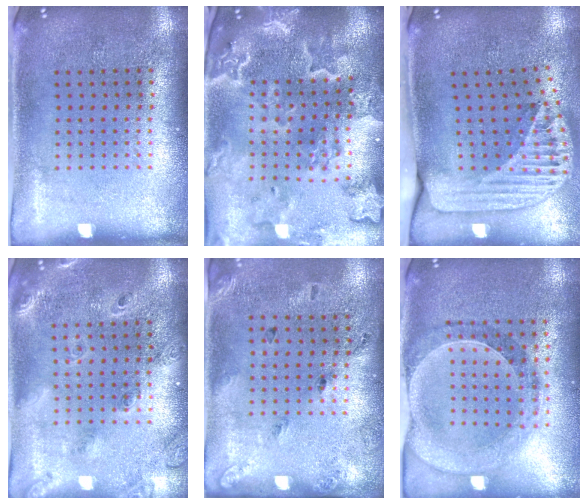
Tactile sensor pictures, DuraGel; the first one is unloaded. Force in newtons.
{"total": 4.0, "press": 3.4, "slide": 2.2}
{"total": 2.6, "press": 1.8, "slide": 1.9}
{"total": 1.7, "press": 1.6, "slide": 0.6}
{"total": 1.7, "press": 1.0, "slide": 1.4}
{"total": 0.6, "press": 0.6, "slide": 0.2}